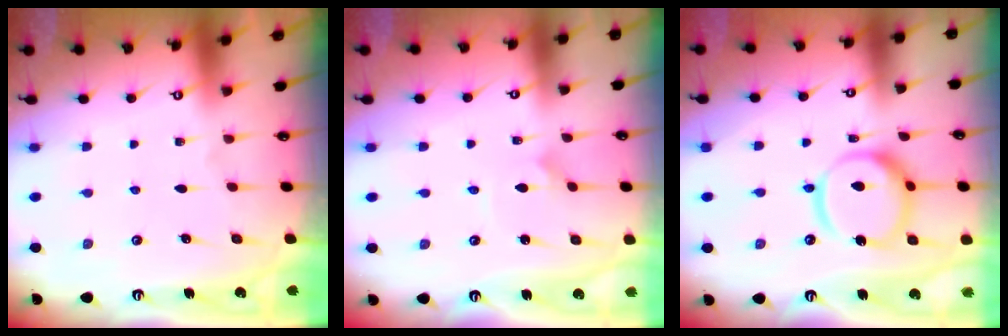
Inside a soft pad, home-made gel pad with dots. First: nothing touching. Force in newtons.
{"total": 2.3, "press": 2.3, "slide": 0.1}
{"total": 15.0, "press": 14.9, "slide": 1.9}